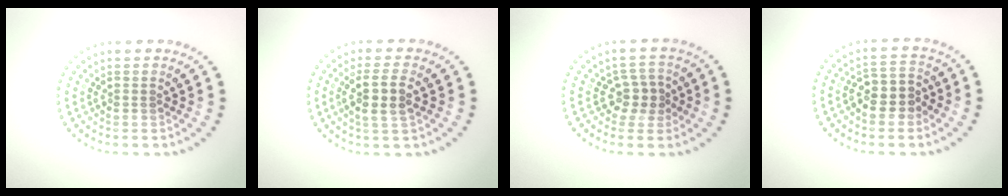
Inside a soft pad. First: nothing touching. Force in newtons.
{"total": 3.2, "press": 2.9, "slide": 1.2}
{"total": 2.3, "press": 2.1, "slide": 0.9}
{"total": 3.0, "press": 2.8, "slide": 1.1}